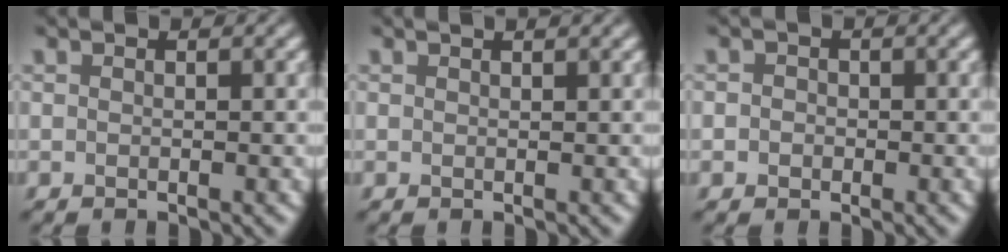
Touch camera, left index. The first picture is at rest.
{"total": 1.0, "force": [0.8, 0.2, 0.6], "torque": [-0.007, 0.001, 0.008]}
{"total": 1.6, "force": [0.2, 1.5, 0.6], "torque": [0.009, 0.004, -0.013]}